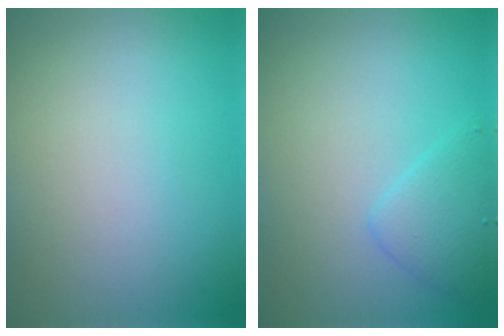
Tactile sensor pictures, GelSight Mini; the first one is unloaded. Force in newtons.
{"total": 2.1, "press": 2.1, "slide": 0.0}